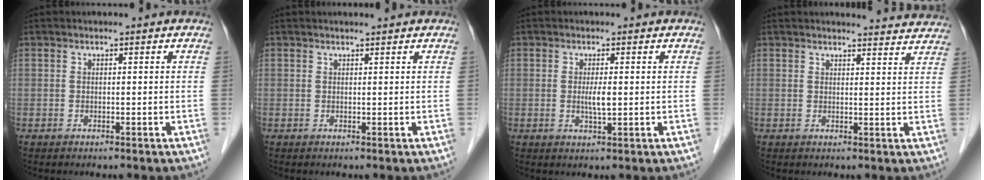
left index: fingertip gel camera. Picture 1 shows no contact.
{"total": 1.3, "force": [1.2, -0.1, 0.5], "torque": [-0.006, 0.005, 0.020]}
{"total": 2.2, "force": [-0.1, 0.2, 2.2], "torque": [-0.046, -0.007, -0.002]}
{"total": 8.5, "force": [8.4, 0.8, 1.1], "torque": [0.004, -0.013, 0.073]}